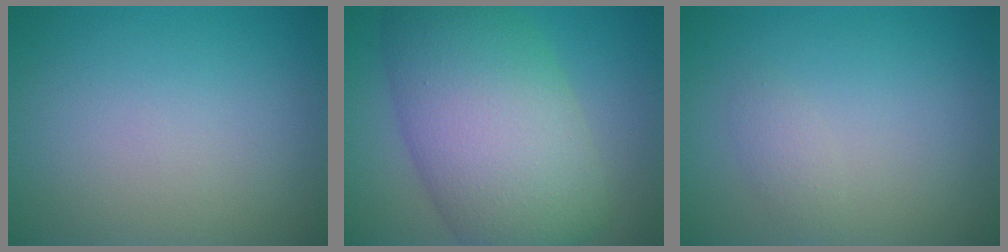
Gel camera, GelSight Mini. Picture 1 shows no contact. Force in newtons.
{"total": 12.1, "press": 12.1, "slide": 0.4}
{"total": 1.1, "press": 1.1, "slide": 0.0}